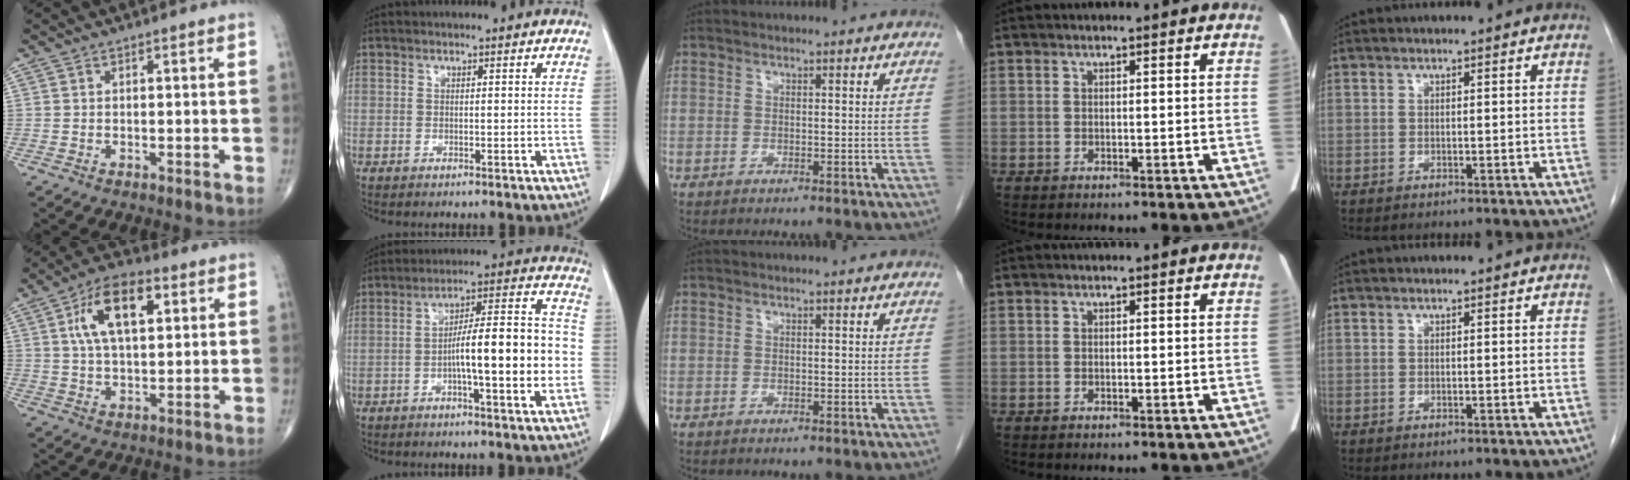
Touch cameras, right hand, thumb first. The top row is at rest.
{"thumb": {"total": 13.1, "force": [4.2, 6.6, 10.5], "torque": [-0.178, 0.005, 0.071]}, "index": {"total": 14.2, "force": [-2.7, 1.9, 13.8], "torque": [-0.213, 0.024, -0.042]}}